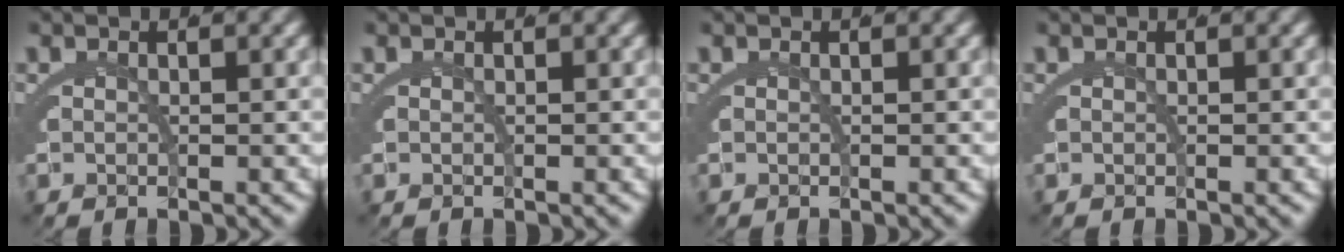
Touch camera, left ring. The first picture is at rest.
{"total": 0.0}
{"total": 0.0}
{"total": 0.0}